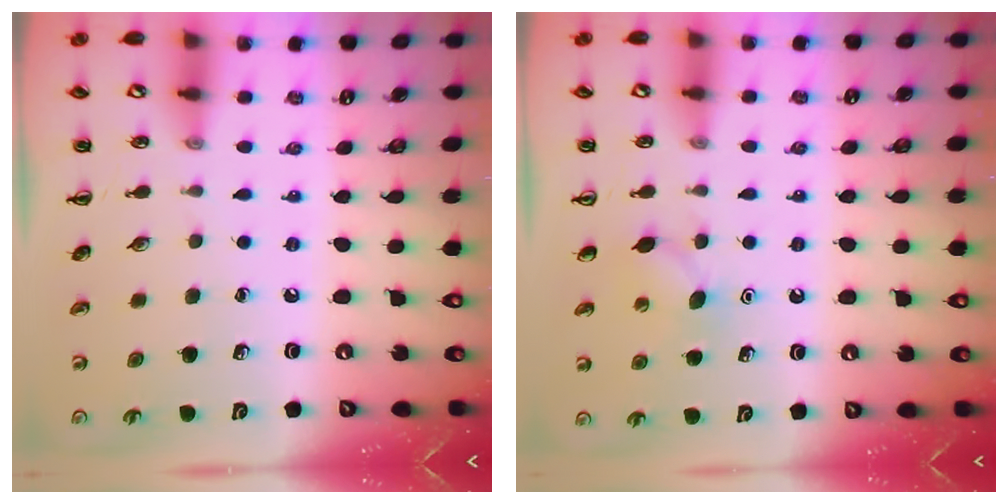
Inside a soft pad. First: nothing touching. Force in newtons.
{"total": 5.1, "press": 5.0, "slide": 1.3}